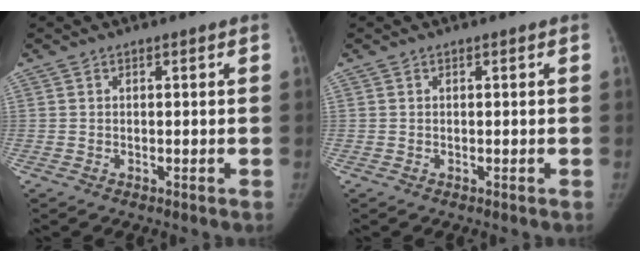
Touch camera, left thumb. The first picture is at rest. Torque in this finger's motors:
{"motor_torque": [0.03, 0.02, 0.24, -0.24, 0.02]}